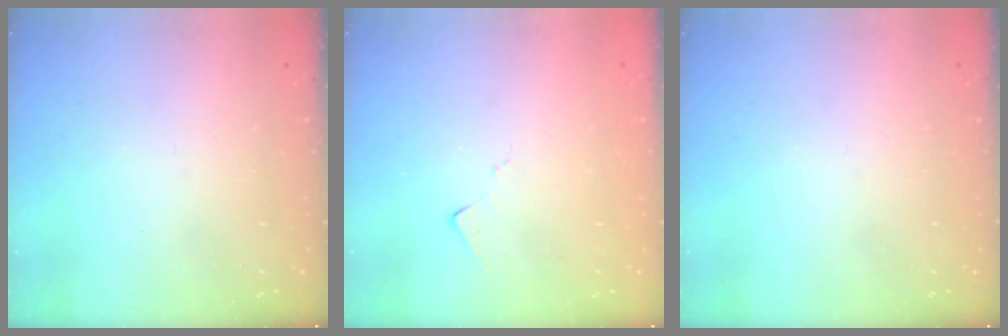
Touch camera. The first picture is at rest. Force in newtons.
{"total": 6.1, "press": 6.1, "slide": 0.6}
{"total": 0.0}